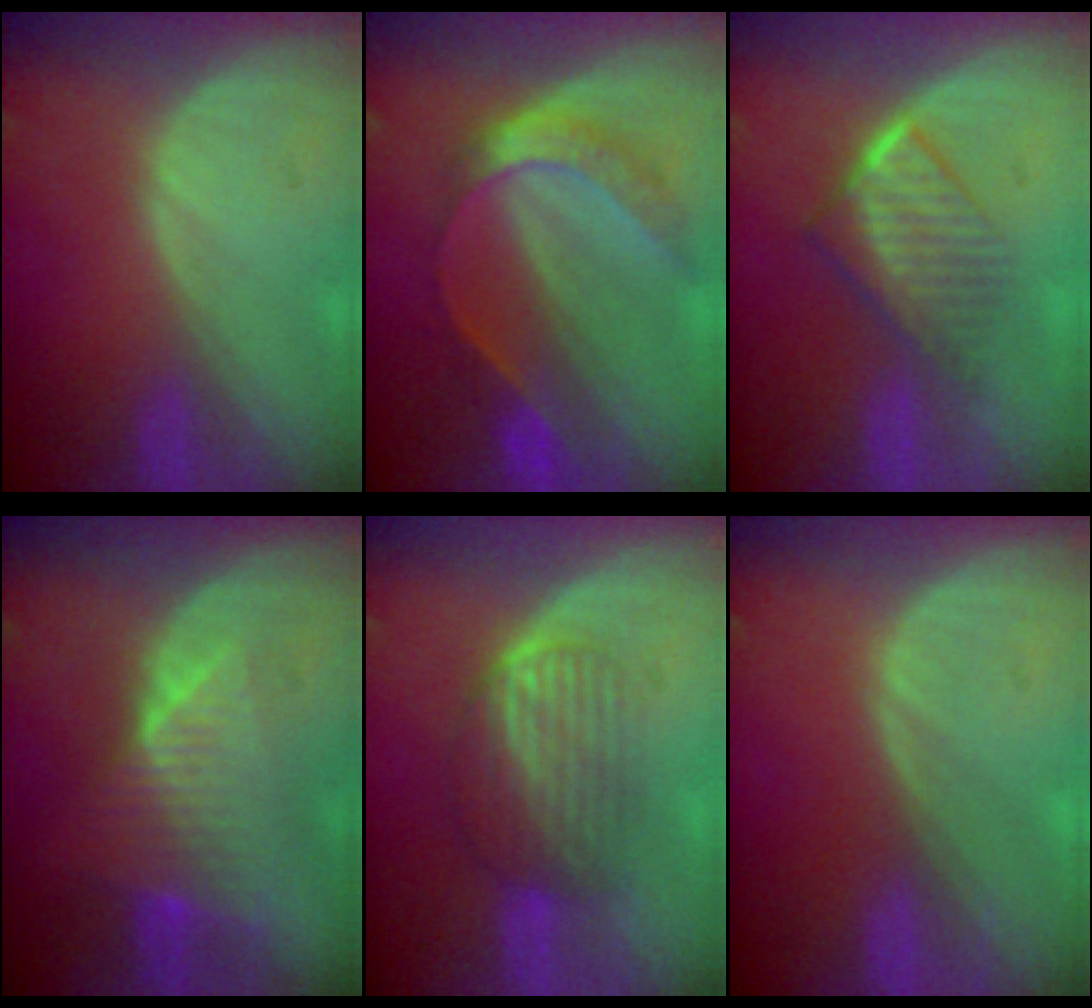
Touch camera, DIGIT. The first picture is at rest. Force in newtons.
{"total": 7.6, "press": 6.4, "slide": 4.2}
{"total": 6.7, "press": 5.9, "slide": 3.2}
{"total": 8.3, "press": 7.1, "slide": 4.2}
{"total": 6.3, "press": 6.2, "slide": 1.5}
{"total": 0.0}